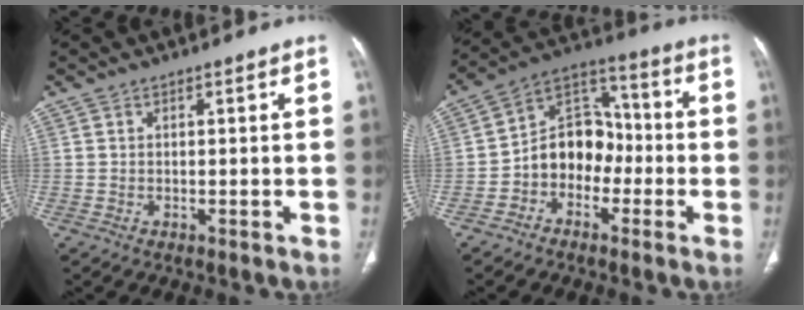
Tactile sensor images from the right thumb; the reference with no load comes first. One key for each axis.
{"total": 11.3, "fx": -2.9, "fy": 8.8, "fz": 6.5, "tx": -0.069, "ty": 0.049, "tz": -0.063}